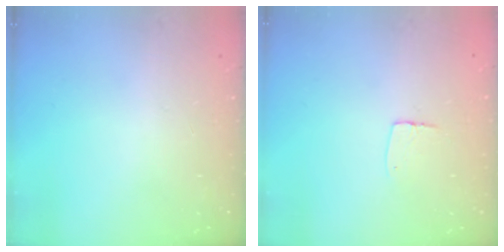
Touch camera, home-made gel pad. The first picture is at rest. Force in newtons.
{"total": 5.3, "press": 5.3, "slide": 0.4}